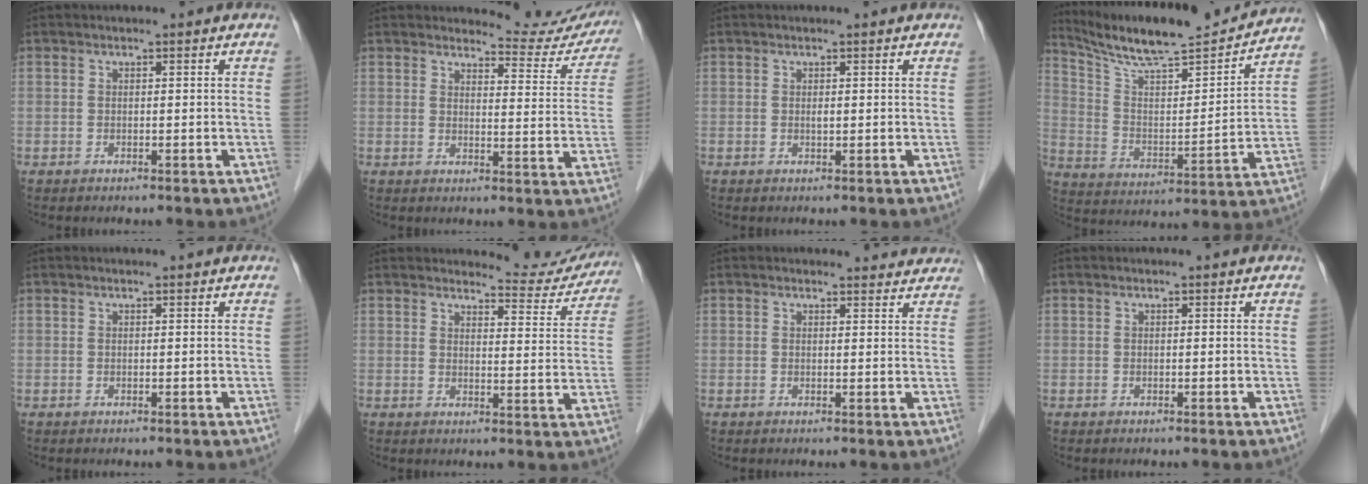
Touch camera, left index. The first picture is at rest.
{"total": 10.3, "force": [10.2, 1.4, -0.2], "torque": [0.020, -0.057, 0.099]}
{"total": 0.5, "force": [-0.2, 0.1, 0.4], "torque": [-0.011, -0.006, -0.005]}
{"total": 18.2, "force": [16.8, 1.3, 7.0], "torque": [-0.128, -0.011, 0.270]}
{"total": 0.0}
{"total": 8.2, "force": [8.1, 1.4, -0.2], "torque": [0.014, -0.034, 0.083]}
{"total": 4.1, "force": [4.0, 1.1, 0.1], "torque": [0.005, -0.006, 0.026]}
{"total": 0.0}